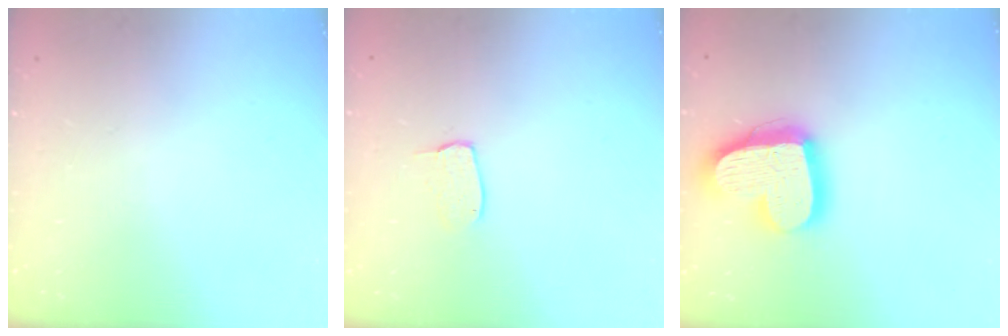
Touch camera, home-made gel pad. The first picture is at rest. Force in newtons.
{"total": 4.8, "press": 4.8, "slide": 0.3}
{"total": 20.5, "press": 20.4, "slide": 1.8}